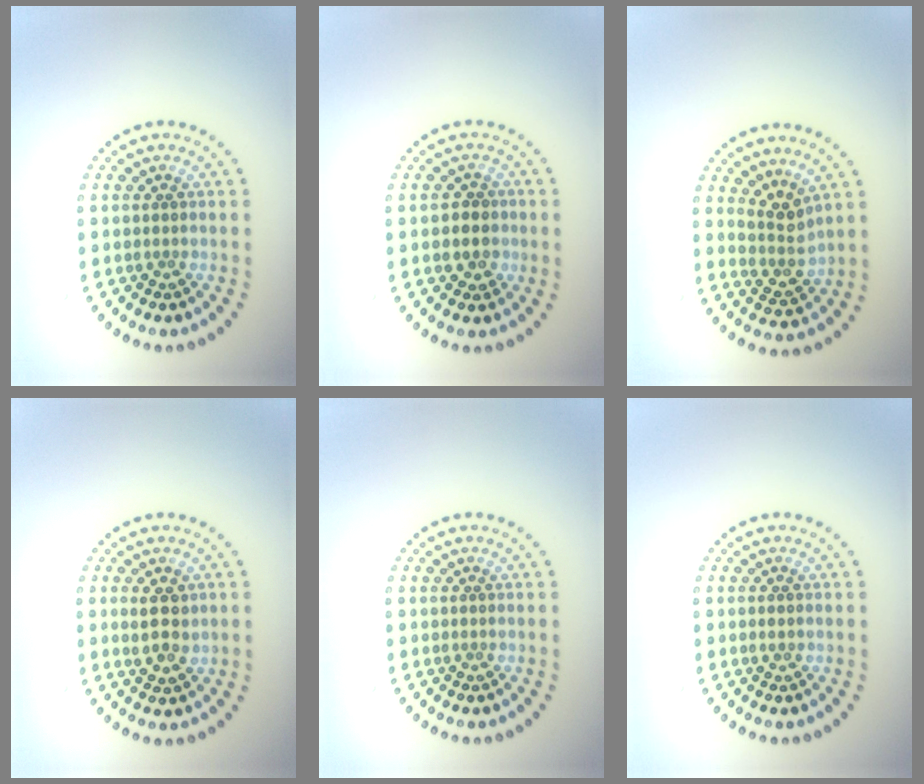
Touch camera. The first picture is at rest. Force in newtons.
{"total": 2.3, "press": 2.1, "slide": 0.8}
{"total": 2.6, "press": 2.0, "slide": 1.7}
{"total": 2.5, "press": 2.4, "slide": 0.7}
{"total": 0.0}
{"total": 0.7, "press": 0.7, "slide": 0.1}